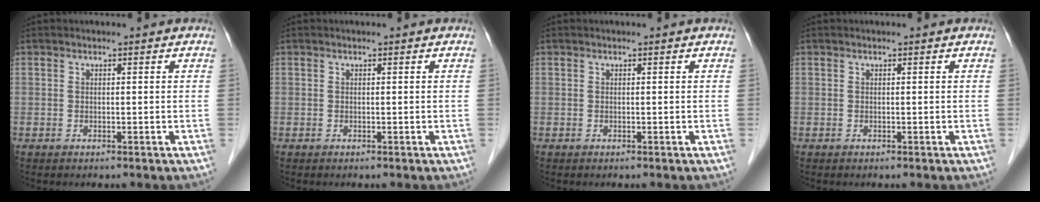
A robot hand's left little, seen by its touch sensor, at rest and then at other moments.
{"total": 0.0}
{"total": 0.0}
{"total": 0.0}